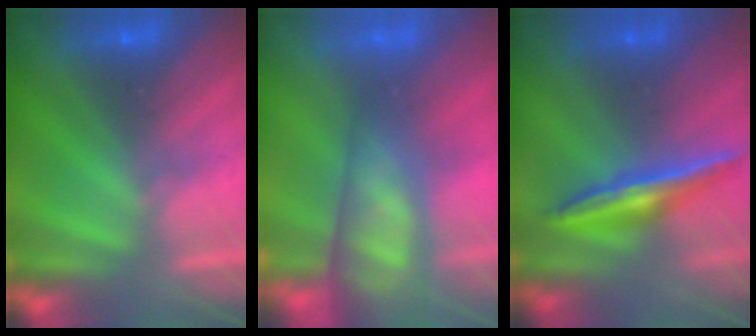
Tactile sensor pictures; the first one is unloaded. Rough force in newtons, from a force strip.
{"total": 10.5}
{"total": 1.5}